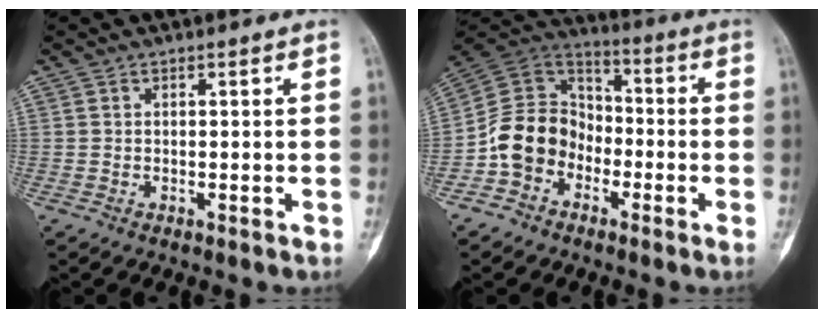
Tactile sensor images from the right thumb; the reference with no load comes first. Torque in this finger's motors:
{"motor_torque": [1.58, 1.73, 1.02, -1.29, 0.03]}